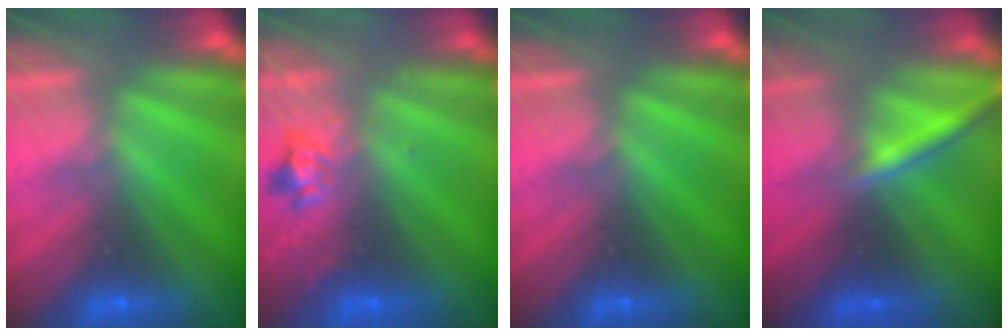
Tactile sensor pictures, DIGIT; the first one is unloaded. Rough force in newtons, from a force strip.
{"total": 2.4}
{"total": 0.0}
{"total": 2.3}